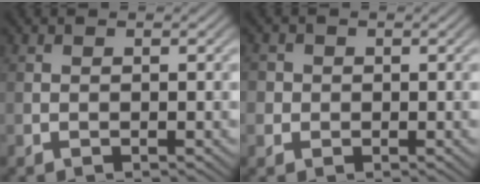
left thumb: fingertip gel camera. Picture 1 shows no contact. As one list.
[{"total": 2.3, "force": [0.1, 2.3, 0.4], "torque": [-0.010, 0.002, -0.006]}]